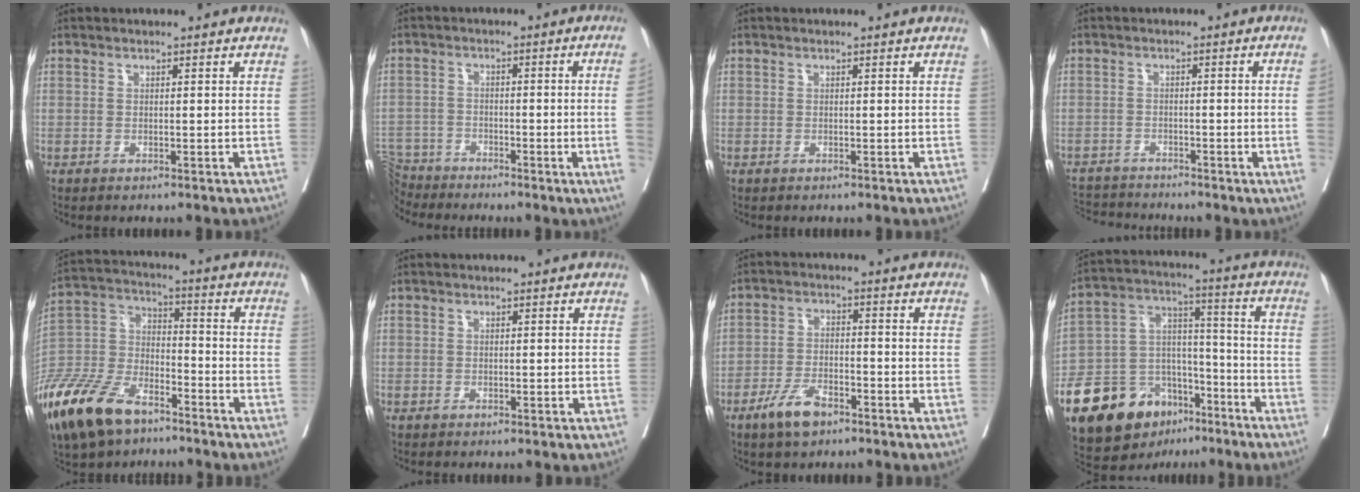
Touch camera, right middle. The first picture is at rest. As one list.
[{"total": 7.3, "force": [-5.1, -0.3, 5.2], "torque": [-0.090, 0.016, -0.088]}, {"total": 0.0}, {"total": 5.6, "force": [-4.3, -1.7, 3.1], "torque": [-0.057, 0.005, -0.073]}, {"total": 21.3, "force": [-14.6, 9.3, 12.5], "torque": [-0.329, -0.036, -0.281]}, {"total": 0.0}, {"total": 6.0, "force": [-4.0, 2.3, 3.8], "torque": [-0.079, -0.001, -0.072]}, {"total": 20.4, "force": [-13.2, 11.2, 10.8], "torque": [-0.217, 0.030, -0.224]}]